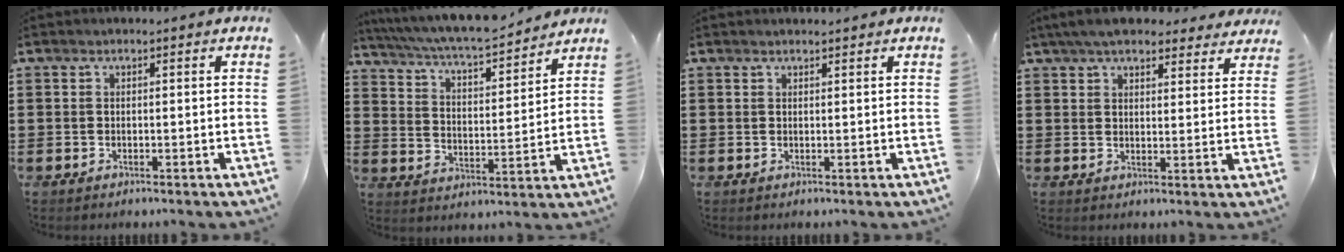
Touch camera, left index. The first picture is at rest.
{"total": 5.8, "force": [5.4, 0.3, 2.2], "torque": [-0.067, -0.036, 0.088]}
{"total": 0.7, "force": [0.7, 0.0, 0.1], "torque": [-0.004, -0.001, 0.013]}
{"total": 5.9, "force": [5.3, 1.3, 2.4], "torque": [-0.062, -0.009, 0.098]}